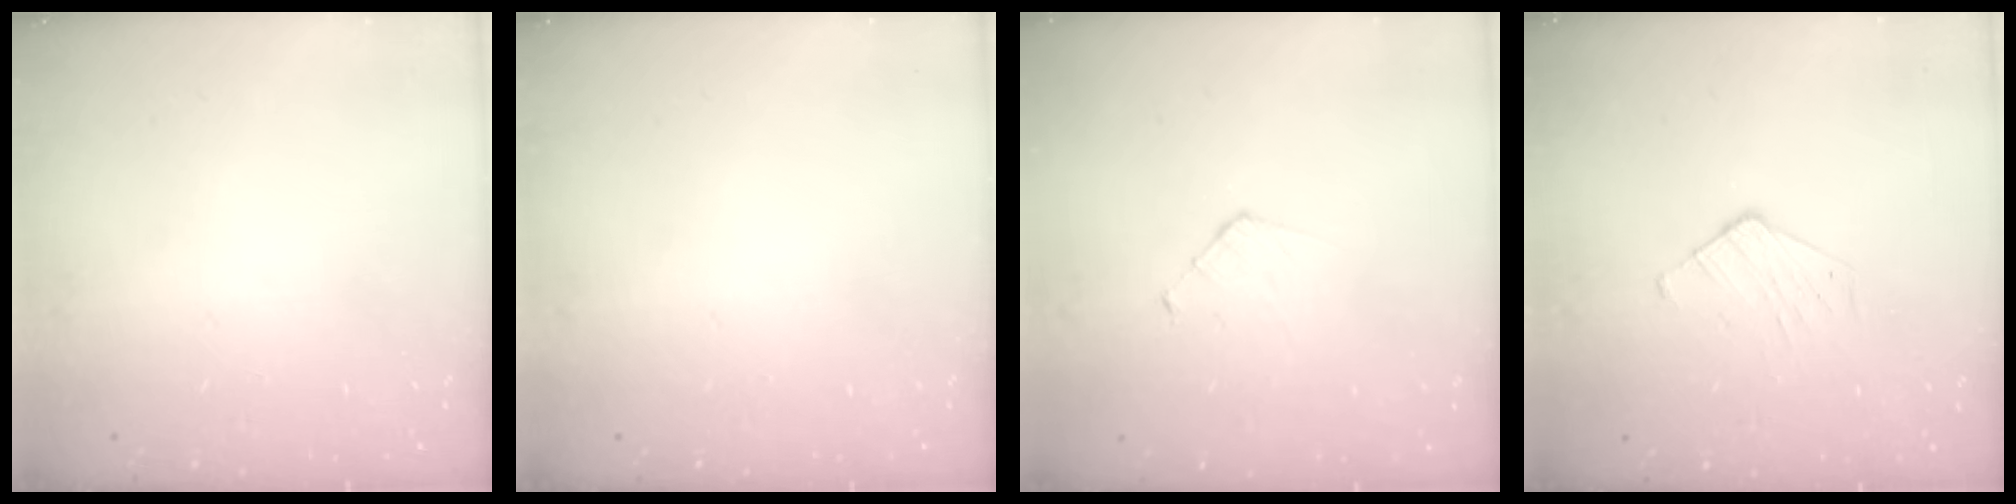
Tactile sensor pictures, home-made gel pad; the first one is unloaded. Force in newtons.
{"total": 0.0}
{"total": 3.8, "press": 3.8, "slide": 0.4}
{"total": 4.1, "press": 4.1, "slide": 0.5}